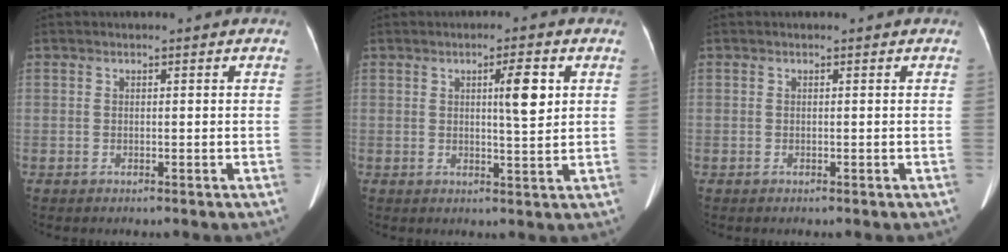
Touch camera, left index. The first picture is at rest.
{"total": 4.8, "force": [1.4, 0.6, 4.6], "torque": [-0.067, 0.000, 0.020]}
{"total": 0.0}